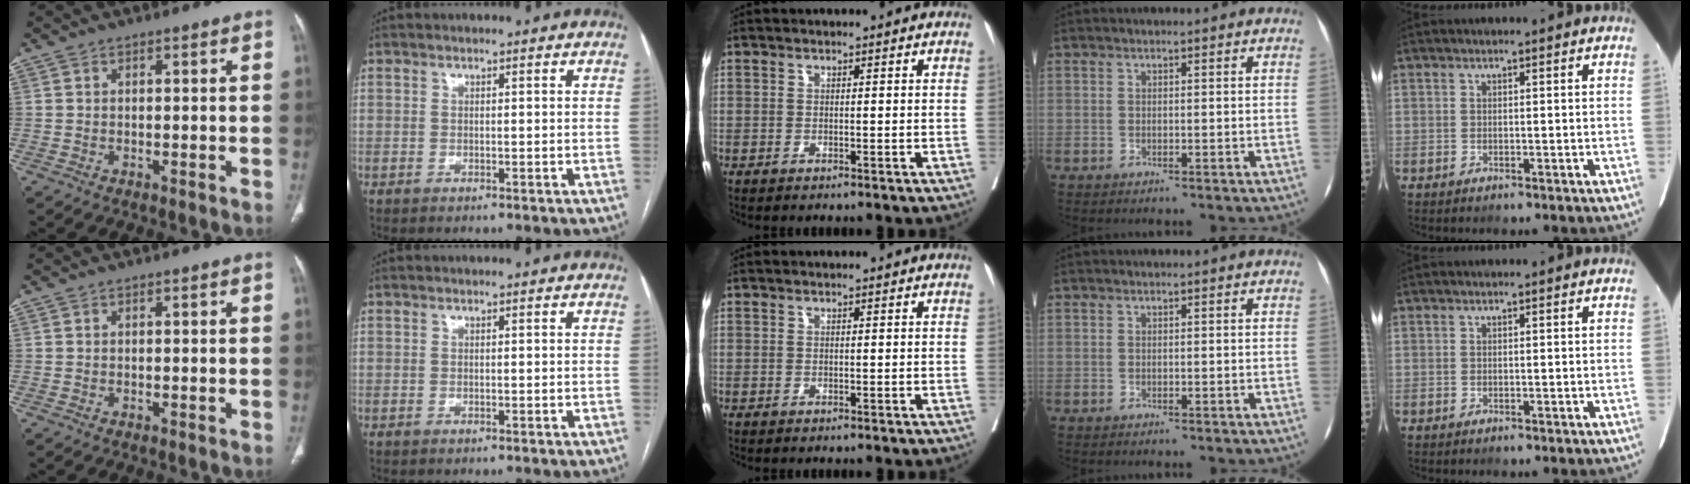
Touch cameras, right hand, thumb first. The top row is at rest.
{}